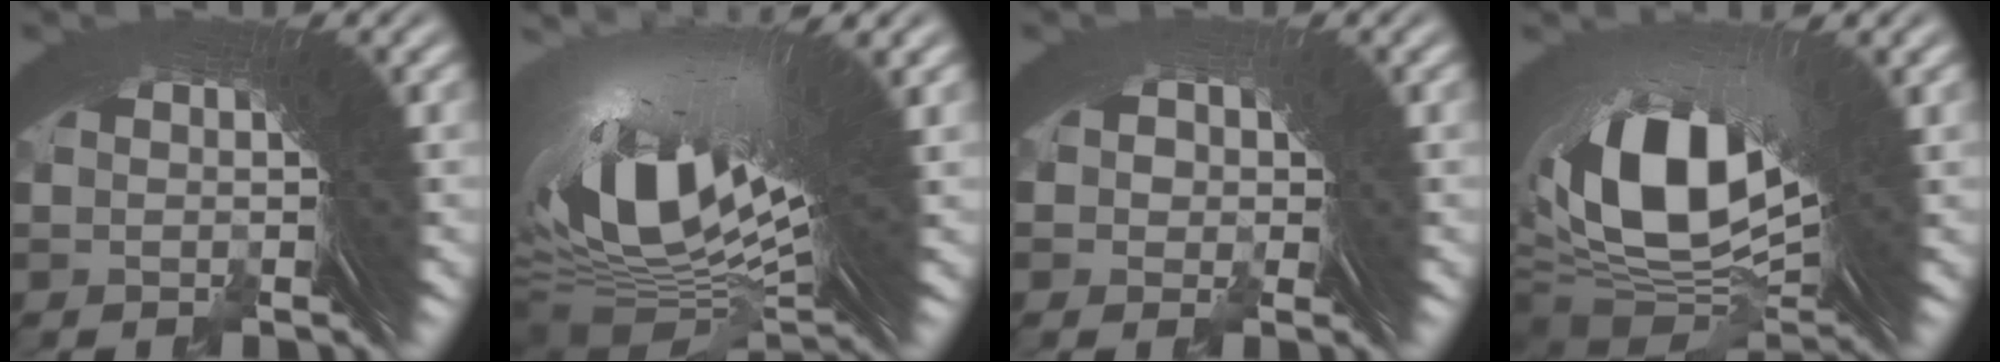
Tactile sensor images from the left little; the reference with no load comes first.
{"total": 12.9, "force": [0.5, 6.1, 11.4], "torque": [-0.211, -0.029, 0.029]}
{"total": 2.0, "force": [-0.8, 1.7, -0.7], "torque": [-0.002, 0.000, -0.017]}
{"total": 10.5, "force": [-1.1, 6.0, 8.5], "torque": [-0.173, -0.052, 0.013]}